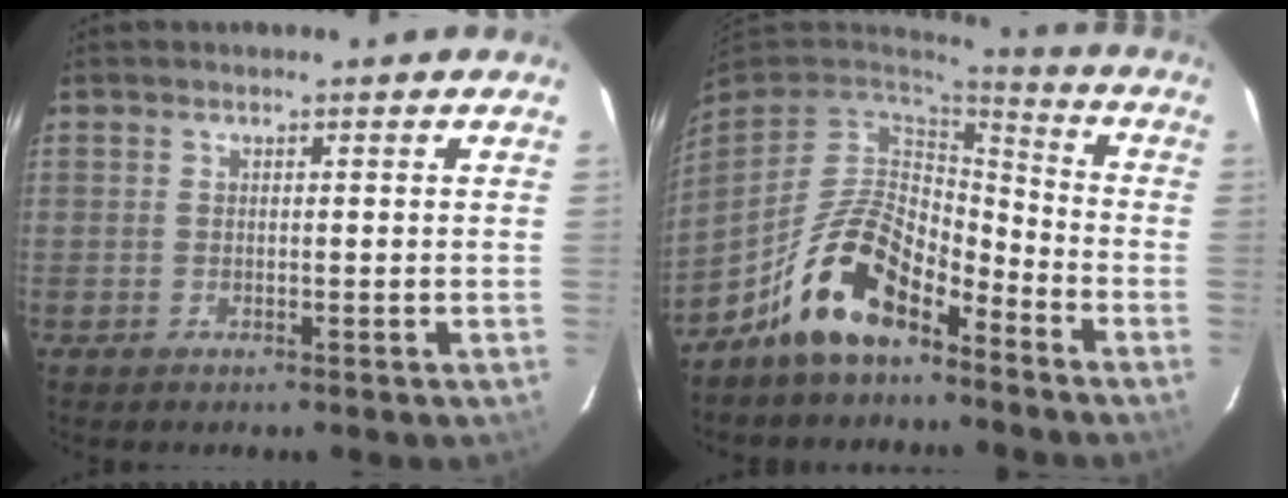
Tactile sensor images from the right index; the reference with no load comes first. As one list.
[{"total": 14.3, "force": [-9.3, 6.5, 8.8], "torque": [-0.181, 0.016, -0.166]}]